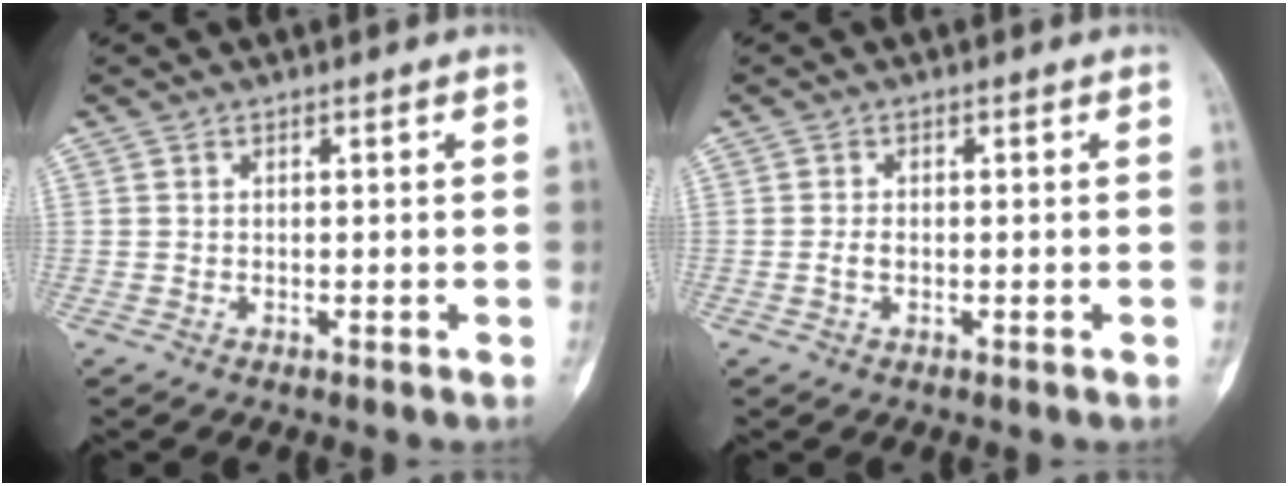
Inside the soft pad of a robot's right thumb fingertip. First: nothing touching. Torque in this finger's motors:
{"motor_torque": [0.30, 0.14, 0.23, -0.08, 0.00]}